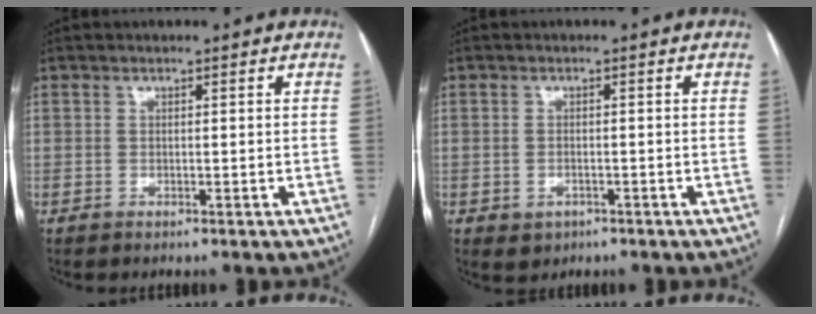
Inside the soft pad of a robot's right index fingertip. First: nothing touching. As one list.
[{"total": 2.2, "force": [-0.9, 1.7, 1.0], "torque": [-0.016, 0.001, -0.002]}]